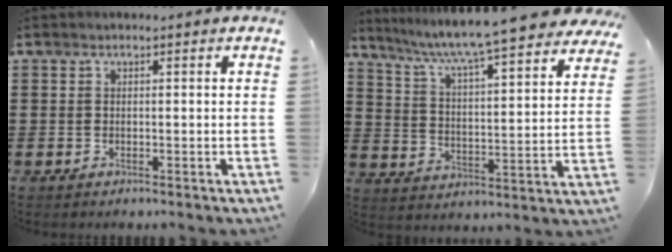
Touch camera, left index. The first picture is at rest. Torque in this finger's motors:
{"motor_torque": [1.05, -1.09, 0.66, 0.21]}